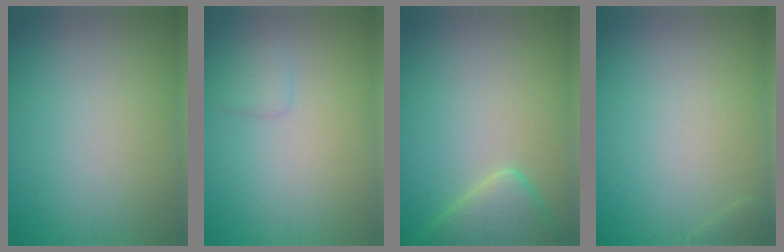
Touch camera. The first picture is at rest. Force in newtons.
{"total": 1.0, "press": 1.0, "slide": 0.1}
{"total": 4.2, "press": 4.1, "slide": 0.3}
{"total": 0.5, "press": 0.5, "slide": 0.1}